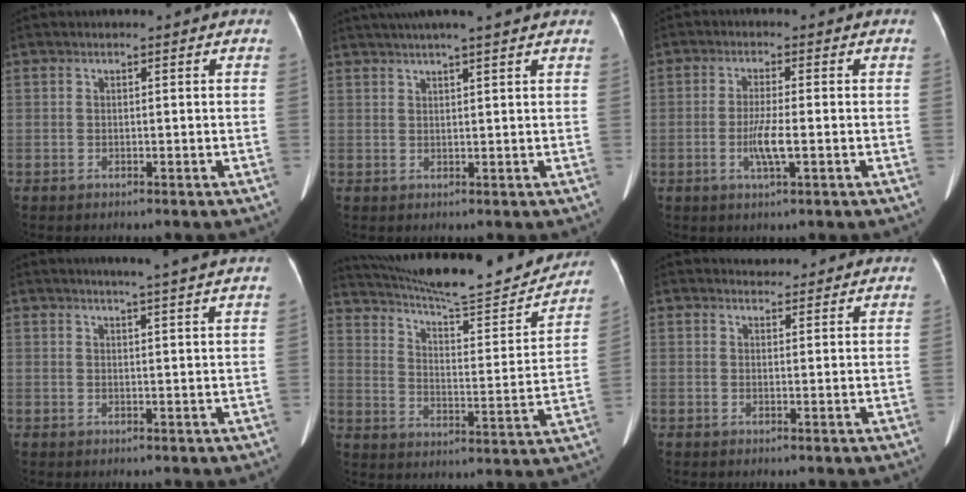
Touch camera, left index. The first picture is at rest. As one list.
[{"total": 10.2, "force": [8.6, -0.3, 5.5], "torque": [-0.088, 0.033, 0.108]}, {"total": 4.2, "force": [-1.1, 0.3, 4.0], "torque": [-0.083, -0.006, -0.021]}, {"total": 8.4, "force": [7.3, -0.8, 4.0], "torque": [-0.051, 0.009, 0.072]}, {"total": 25.0, "force": [22.8, 3.1, 9.9], "torque": [-0.158, -0.034, 0.314]}, {"total": 5.4, "force": [5.1, 1.6, 0.8], "torque": [-0.003, 0.014, 0.053]}]